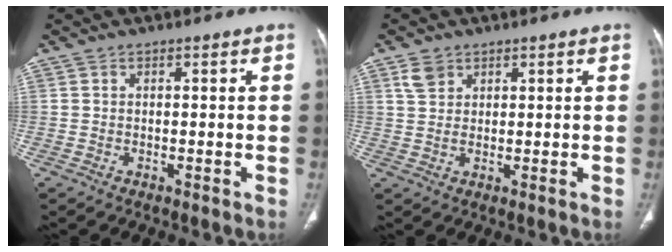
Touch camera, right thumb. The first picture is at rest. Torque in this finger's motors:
{"motor_torque": [-0.04, 0.05, 0.55, 0.09, 0.01]}